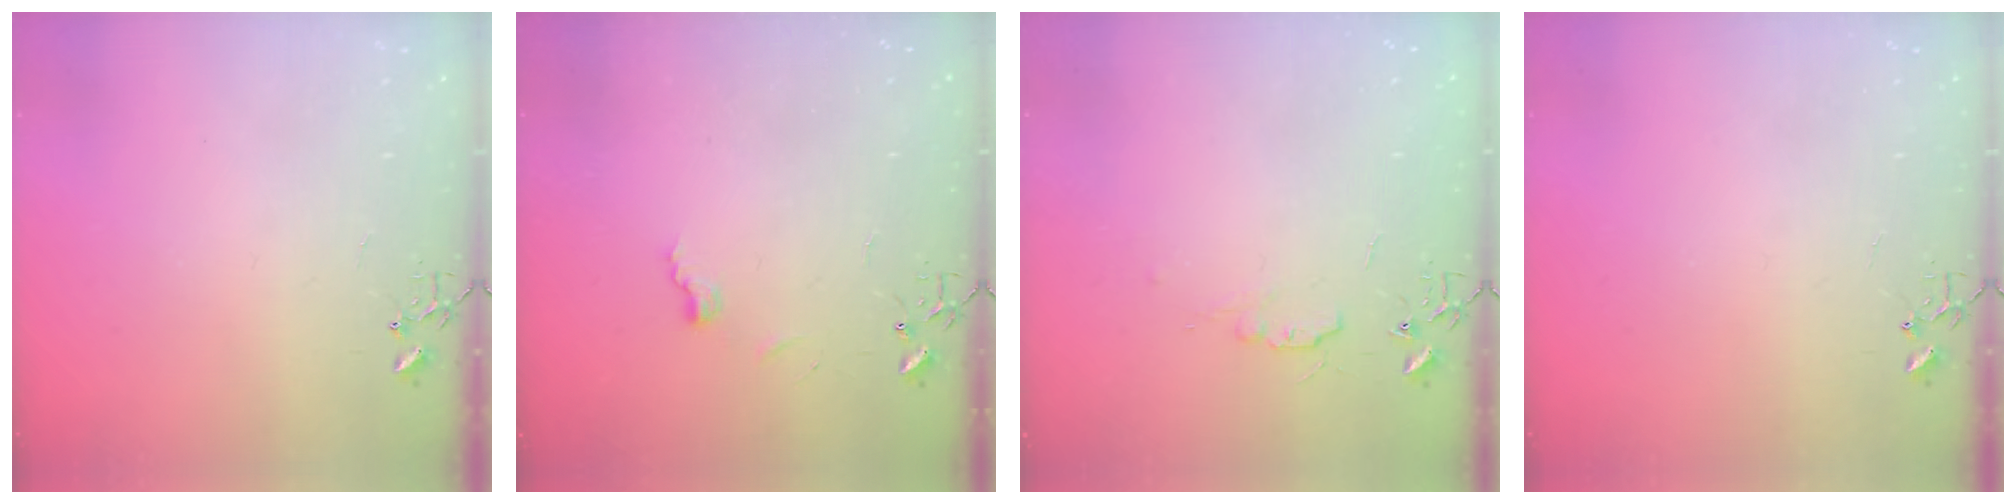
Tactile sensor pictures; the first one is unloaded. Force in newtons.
{"total": 5.5, "press": 5.5, "slide": 0.6}
{"total": 5.6, "press": 5.5, "slide": 0.7}
{"total": 0.0}